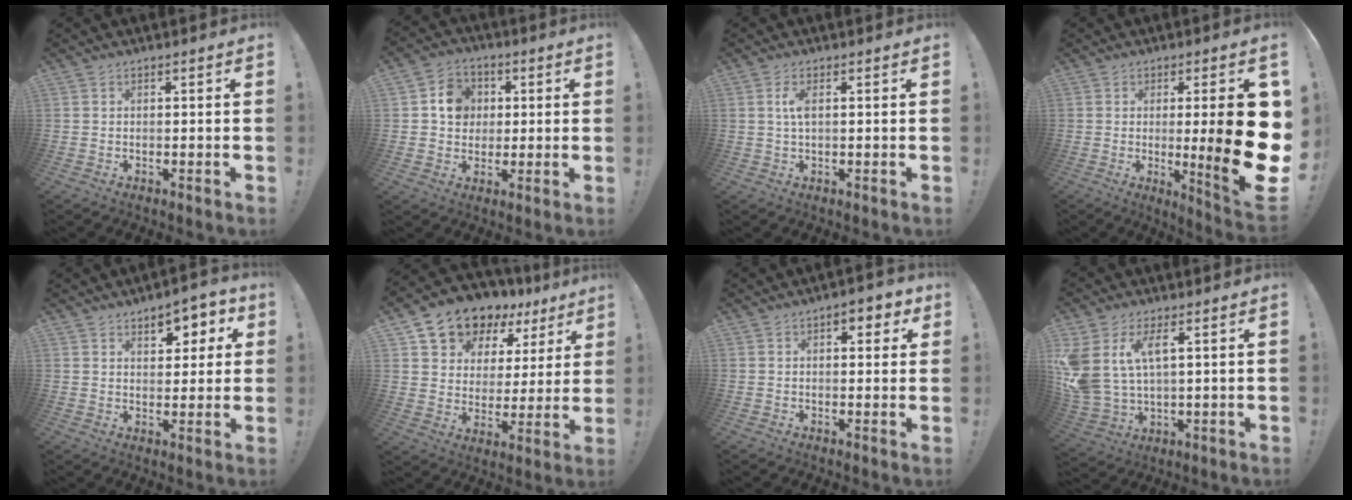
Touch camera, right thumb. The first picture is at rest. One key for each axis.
{"total": 10.5, "fx": 2.0, "fy": 9.5, "fz": 4.1, "tx": -0.051, "ty": 0.003, "tz": 0.044}
{"total": 3.3, "fx": 0.5, "fy": 1.2, "fz": 3.1, "tx": -0.062, "ty": -0.002, "tz": 0.003}
{"total": 19.6, "fx": -0.5, "fy": 3.0, "fz": 19.3, "tx": -0.260, "ty": -0.017, "tz": -0.001}
{"total": 7.4, "fx": 3.9, "fy": 4.6, "fz": 4.3, "tx": -0.034, "ty": -0.025, "tz": 0.062}
{"total": 11.6, "fx": 9.2, "fy": 6.4, "fz": 3.0, "tx": -0.064, "ty": -0.072, "tz": 0.169}
{"total": 4.7, "fx": 2.0, "fy": 2.6, "fz": 3.4, "tx": -0.029, "ty": -0.007, "tz": 0.028}
{"total": 10.4, "fx": 5.0, "fy": 5.4, "fz": 7.3, "tx": -0.164, "ty": -0.018, "tz": 0.097}